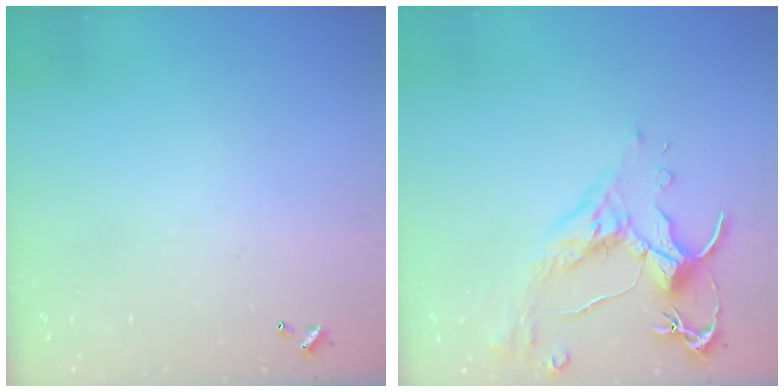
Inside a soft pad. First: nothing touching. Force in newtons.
{"total": 2.6, "press": 2.2, "slide": 1.3}